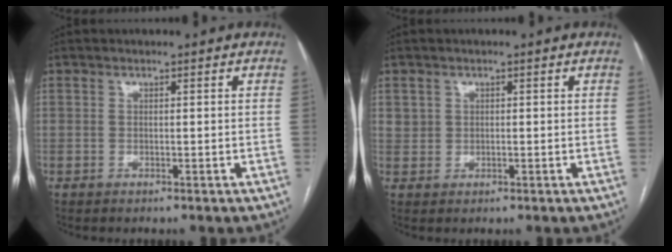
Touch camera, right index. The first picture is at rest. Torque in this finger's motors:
{"motor_torque": [-0.22, 0.16, -0.02, 0.00]}